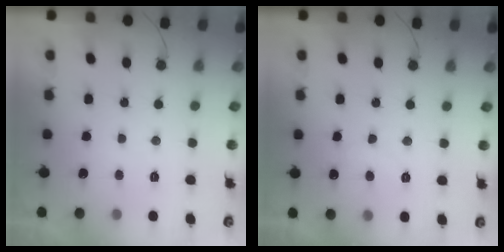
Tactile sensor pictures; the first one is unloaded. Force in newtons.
{"total": 7.3, "press": 7.3, "slide": 0.3}